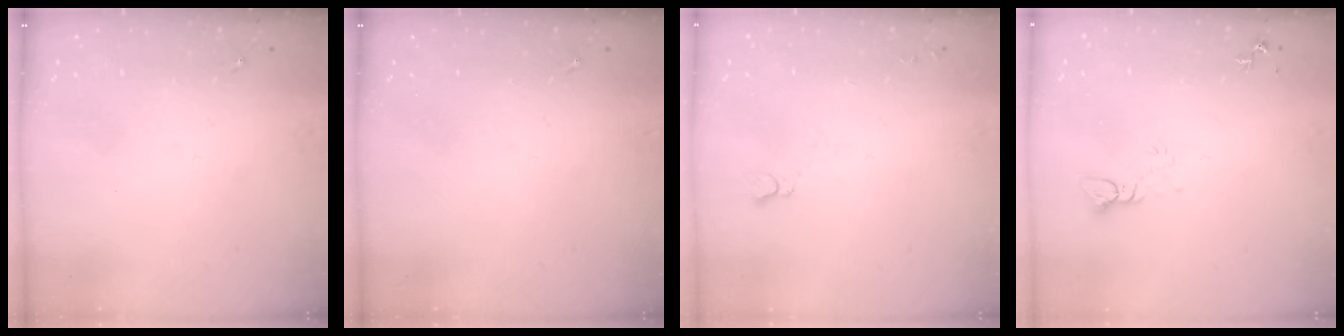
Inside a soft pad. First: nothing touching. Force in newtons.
{"total": 0.0}
{"total": 2.5, "press": 2.5, "slide": 0.2}
{"total": 3.9, "press": 3.9, "slide": 0.3}